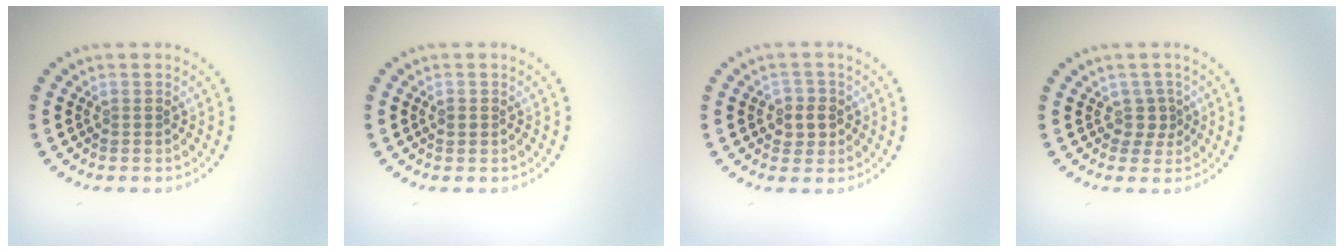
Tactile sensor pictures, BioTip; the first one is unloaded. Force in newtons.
{"total": 1.0, "press": 1.0, "slide": 0.2}
{"total": 2.1, "press": 2.0, "slide": 0.8}
{"total": 1.6, "press": 1.2, "slide": 1.1}